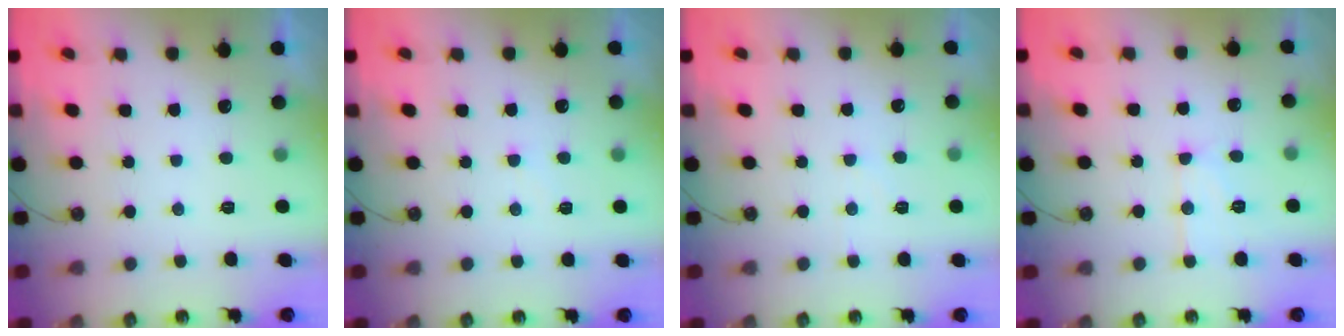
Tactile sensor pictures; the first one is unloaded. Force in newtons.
{"total": 2.8, "press": 2.8, "slide": 0.4}
{"total": 3.7, "press": 3.6, "slide": 0.6}
{"total": 10.5, "press": 10.4, "slide": 1.0}